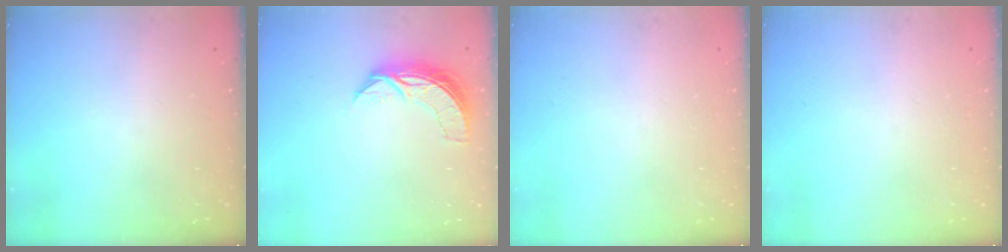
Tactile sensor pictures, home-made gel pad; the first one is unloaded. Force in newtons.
{"total": 7.4, "press": 7.3, "slide": 0.5}
{"total": 0.0}
{"total": 0.0}